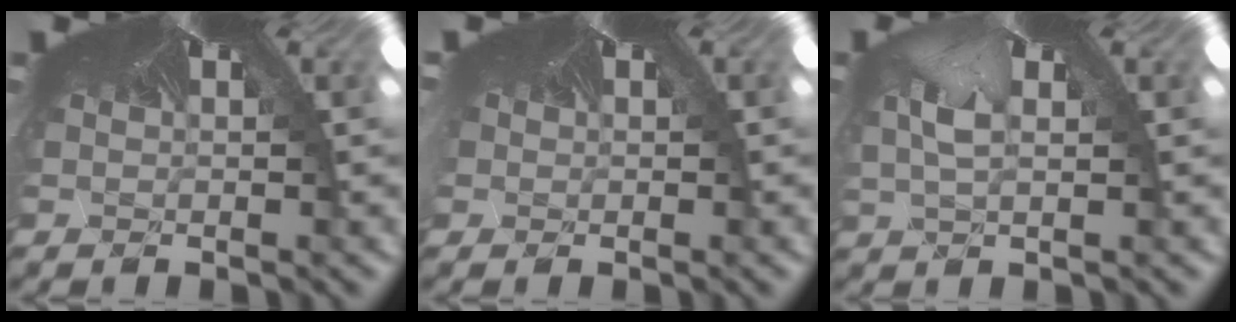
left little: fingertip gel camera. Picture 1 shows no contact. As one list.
[{"total": 2.2, "force": [0.0, 1.1, 1.9], "torque": [-0.041, 0.001, 0.006]}, {"total": 2.7, "force": [-1.5, 1.7, 1.3], "torque": [-0.055, -0.018, 0.018]}]